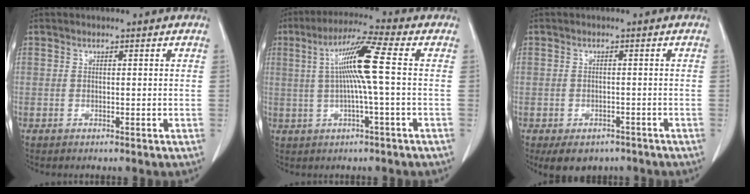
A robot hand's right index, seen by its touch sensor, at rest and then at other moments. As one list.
[{"total": 9.2, "force": [0.9, -0.8, 9.2], "torque": [-0.173, 0.014, 0.016]}, {"total": 6.3, "force": [-4.5, 3.9, 2.1], "torque": [-0.021, 0.002, -0.057]}]